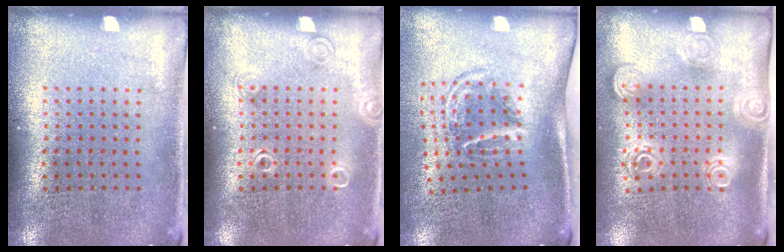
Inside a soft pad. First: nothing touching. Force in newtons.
{"total": 1.0, "press": 1.0, "slide": 0.3}
{"total": 1.8, "press": 1.2, "slide": 1.4}
{"total": 1.9, "press": 1.4, "slide": 1.3}